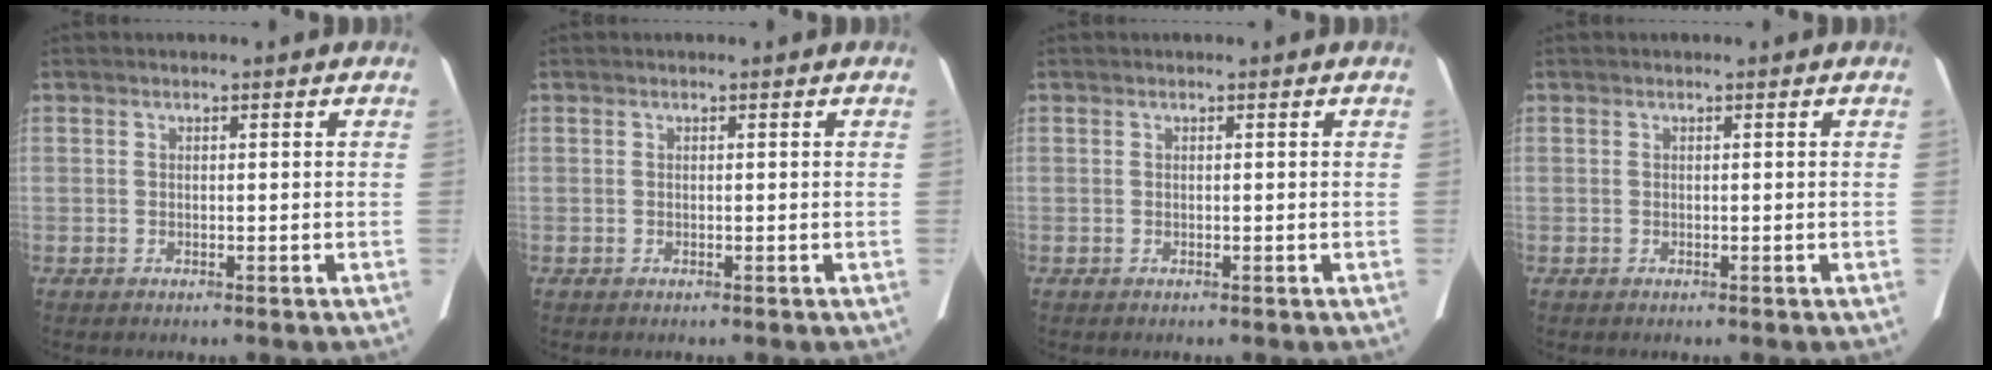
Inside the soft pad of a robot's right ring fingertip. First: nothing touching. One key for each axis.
{"total": 0.0}
{"total": 0.0}
{"total": 0.0}